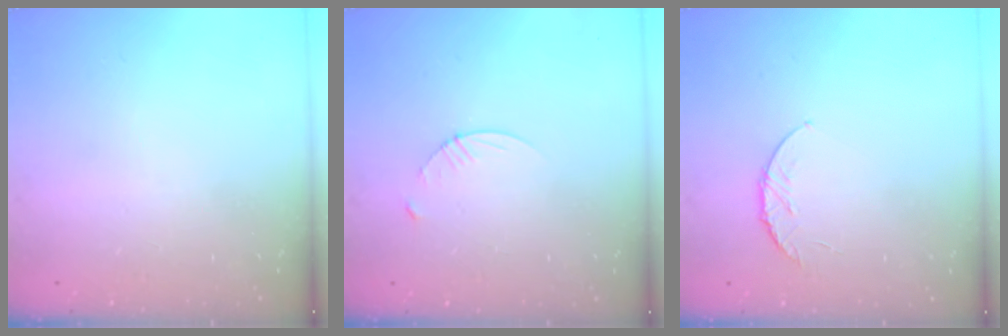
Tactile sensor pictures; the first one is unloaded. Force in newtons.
{"total": 3.8, "press": 3.8, "slide": 0.5}
{"total": 5.7, "press": 5.7, "slide": 0.7}